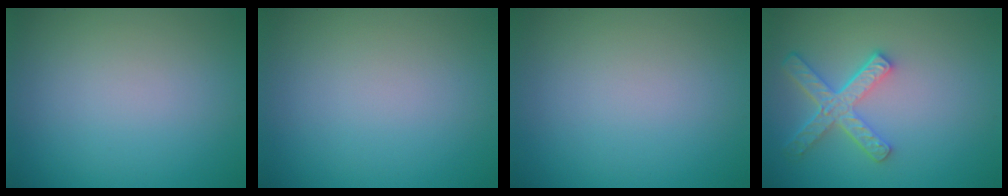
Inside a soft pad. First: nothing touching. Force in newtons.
{"total": 0.0}
{"total": 0.0}
{"total": 4.5, "press": 3.5, "slide": 2.8}